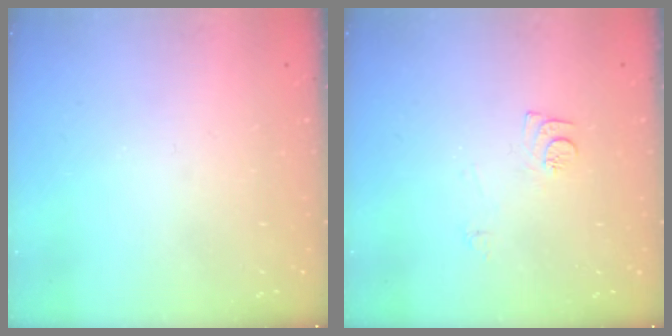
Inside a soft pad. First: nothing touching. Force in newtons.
{"total": 7.7, "press": 7.7, "slide": 0.8}